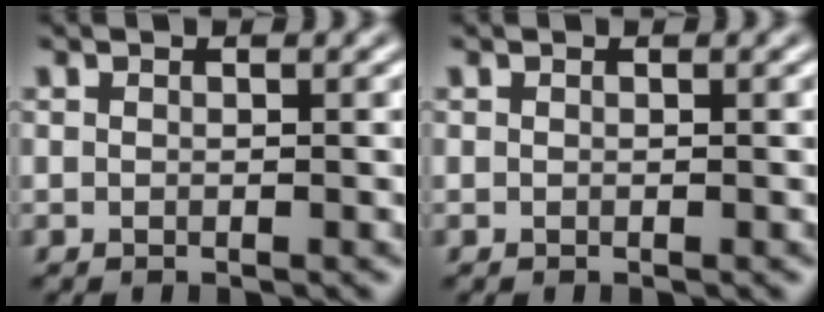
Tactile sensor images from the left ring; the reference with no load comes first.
{"total": 0.0}